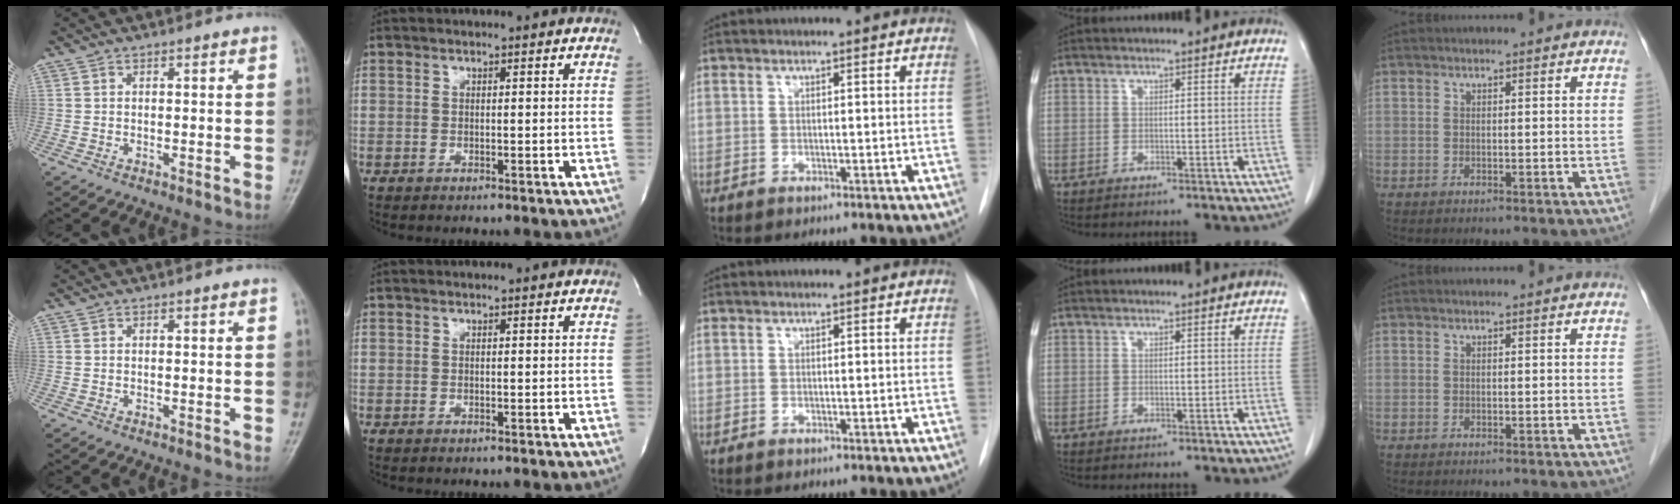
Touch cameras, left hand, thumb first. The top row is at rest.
{}